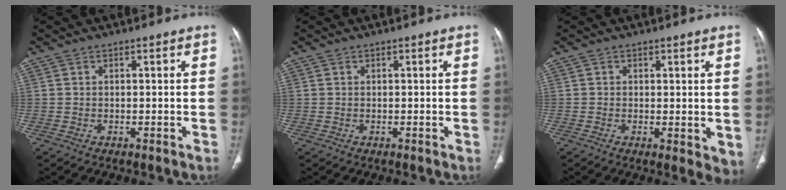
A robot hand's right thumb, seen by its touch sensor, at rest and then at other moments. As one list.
[{"total": 0.0}, {"total": 4.1, "force": [0.0, 1.8, 3.7], "torque": [-0.041, -0.013, 0.001]}]